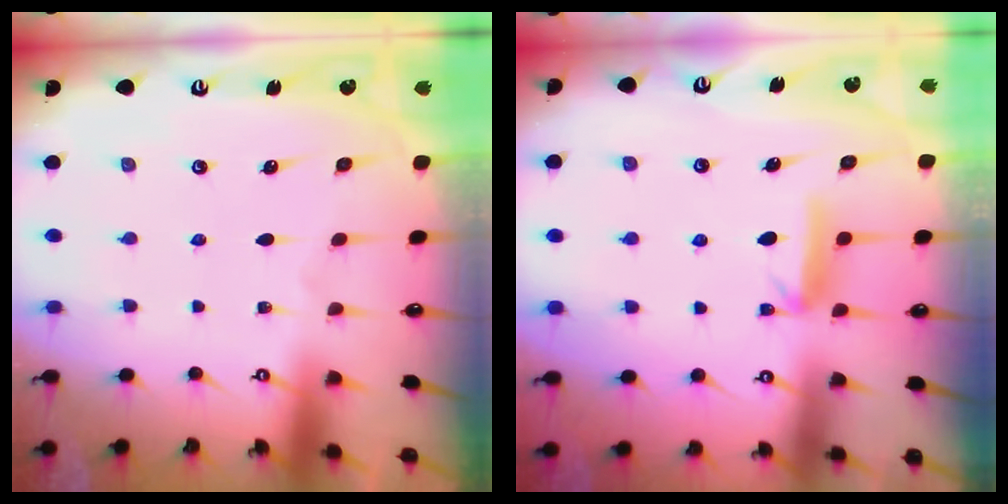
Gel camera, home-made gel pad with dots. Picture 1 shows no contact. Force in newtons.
{"total": 6.3, "press": 6.3, "slide": 0.7}